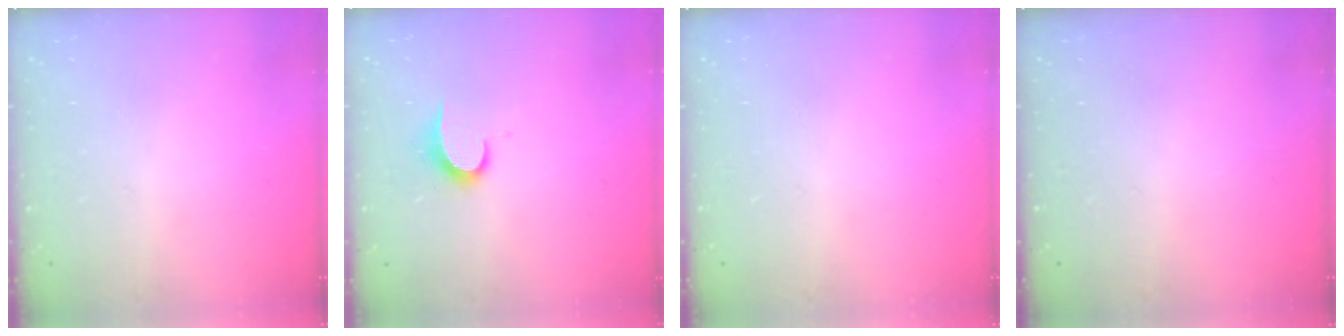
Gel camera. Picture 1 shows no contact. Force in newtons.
{"total": 6.6, "press": 6.5, "slide": 0.8}
{"total": 0.0}
{"total": 0.0}